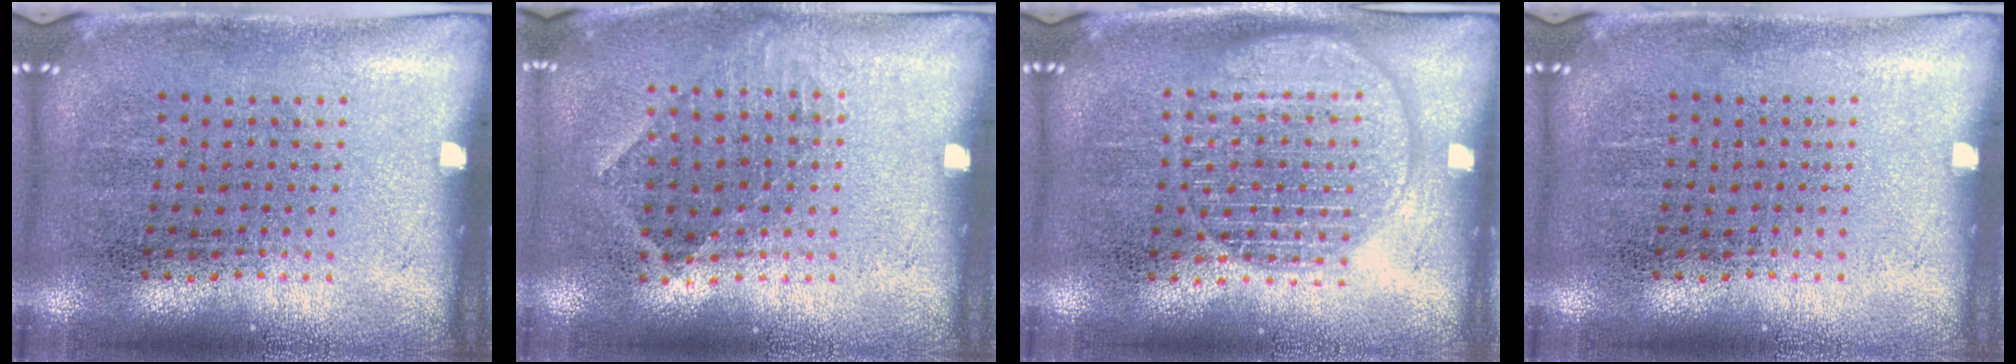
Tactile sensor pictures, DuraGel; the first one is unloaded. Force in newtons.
{"total": 0.8, "press": 0.7, "slide": 0.4}
{"total": 1.7, "press": 1.7, "slide": 0.1}
{"total": 0.0}